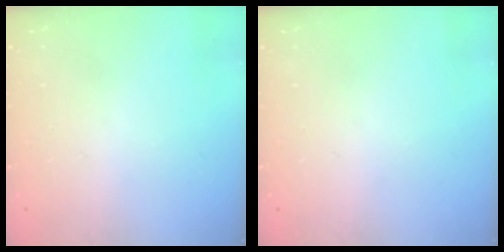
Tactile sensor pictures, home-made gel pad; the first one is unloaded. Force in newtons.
{"total": 0.0}